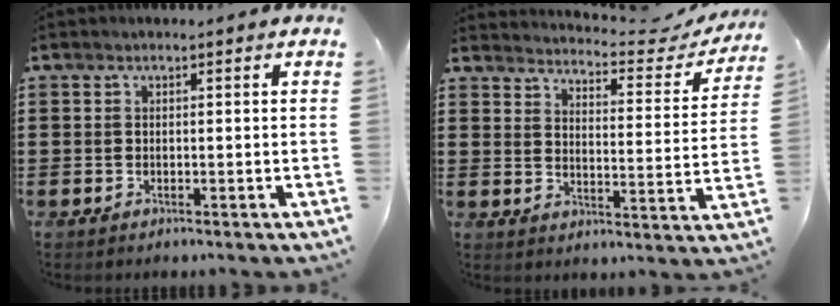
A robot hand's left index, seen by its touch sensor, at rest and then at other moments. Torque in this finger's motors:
{"motor_torque": [-0.69, 0.63, -0.27, -0.08]}